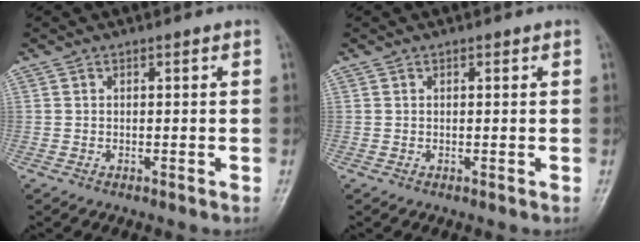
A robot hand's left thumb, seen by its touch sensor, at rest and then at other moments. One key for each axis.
{"total": 0.7, "fx": 0.2, "fy": 0.4, "fz": 0.5, "tx": -0.003, "ty": 0.003, "tz": 0.001}